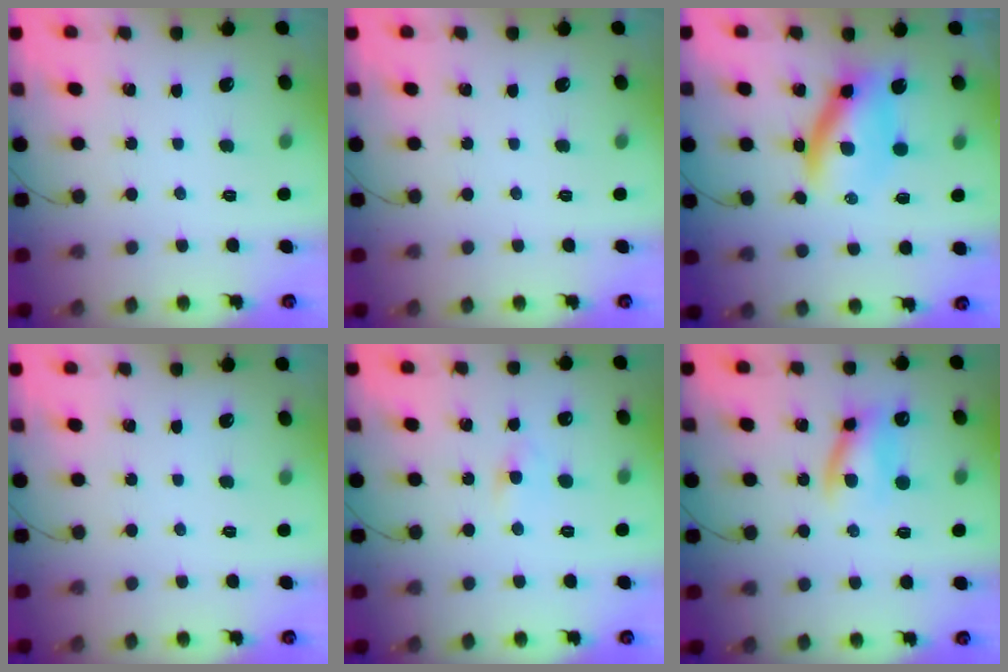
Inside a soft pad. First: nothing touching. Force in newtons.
{"total": 0.0}
{"total": 7.6, "press": 7.4, "slide": 1.6}
{"total": 0.0}
{"total": 3.0, "press": 2.8, "slide": 1.1}
{"total": 9.8, "press": 9.6, "slide": 2.2}